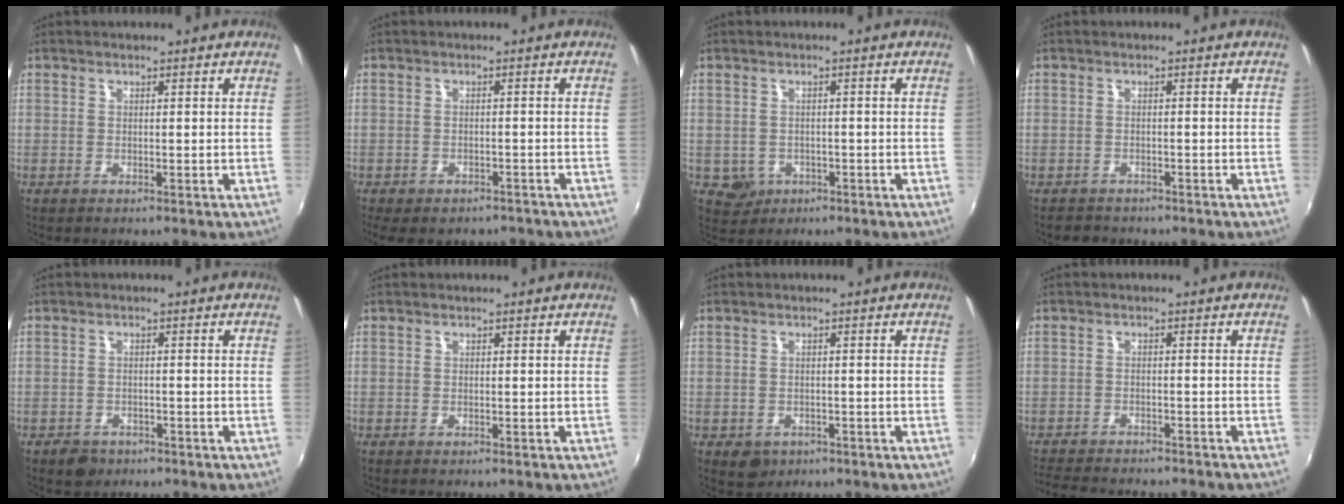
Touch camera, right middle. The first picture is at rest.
{"total": 8.5, "force": [-6.6, 3.8, 3.8], "torque": [-0.084, -0.029, -0.088]}
{"total": 3.5, "force": [-1.1, 3.2, 0.8], "torque": [-0.024, 0.000, -0.008]}
{"total": 2.8, "force": [-2.4, 1.4, 0.3], "torque": [-0.015, -0.003, -0.042]}
{"total": 3.2, "force": [-2.1, 2.2, 0.9], "torque": [-0.024, -0.002, -0.031]}
{"total": 0.0}
{"total": 3.4, "force": [-1.6, 2.7, 1.3], "torque": [-0.028, -0.006, -0.018]}
{"total": 9.8, "force": [-9.0, 1.9, 3.6], "torque": [-0.092, -0.016, -0.139]}